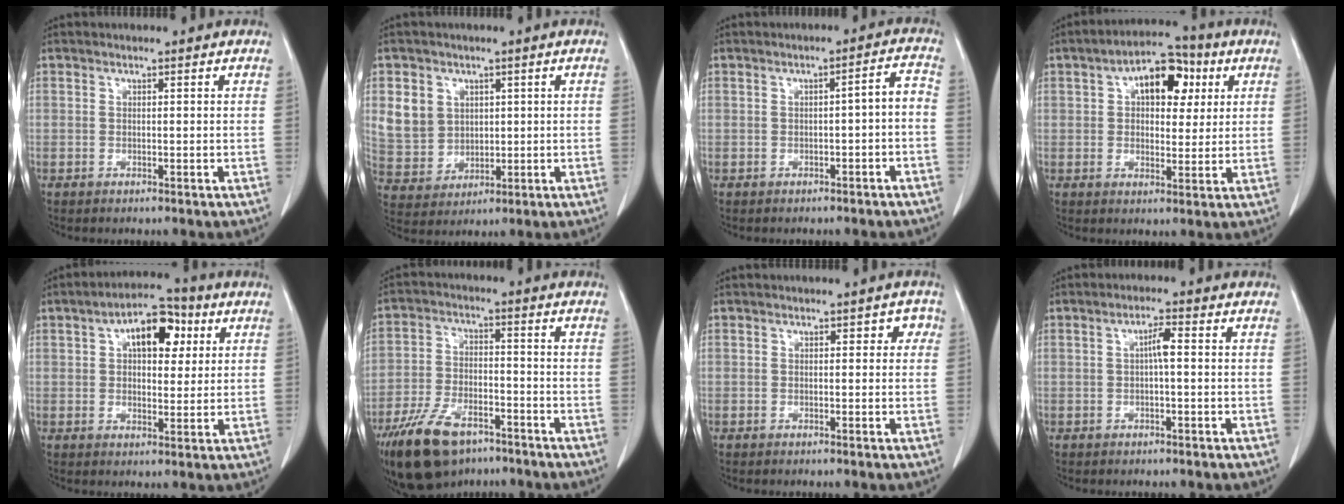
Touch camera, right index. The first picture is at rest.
{"total": 7.6, "force": [2.3, 6.8, 2.5], "torque": [-0.058, 0.016, 0.059]}
{"total": 3.8, "force": [-1.6, 0.8, 3.3], "torque": [-0.041, 0.018, -0.022]}
{"total": 10.1, "force": [3.4, 5.3, 7.8], "torque": [-0.115, 0.033, 0.049]}
{"total": 9.7, "force": [3.3, 4.8, 7.7], "torque": [-0.116, 0.031, 0.047]}
{"total": 13.2, "force": [-9.0, 6.0, 7.7], "torque": [-0.151, -0.011, -0.159]}
{"total": 2.5, "force": [0.3, 1.5, 1.9], "torque": [-0.011, 0.017, -0.004]}
{"total": 2.8, "force": [0.0, 0.4, 2.8], "torque": [-0.050, 0.008, -0.001]}